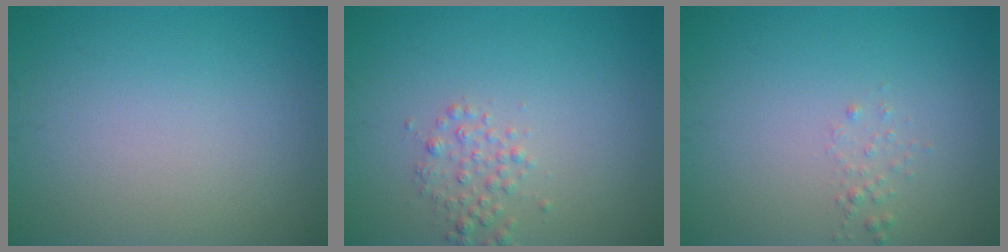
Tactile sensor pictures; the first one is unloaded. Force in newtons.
{"total": 1.7, "press": 1.7, "slide": 0.0}
{"total": 0.7, "press": 0.7, "slide": 0.1}